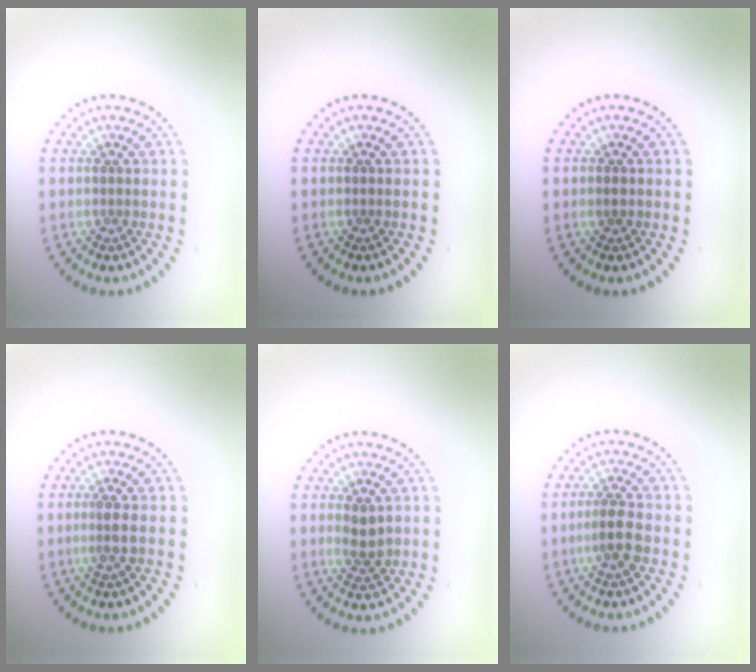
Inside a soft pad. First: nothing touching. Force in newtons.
{"total": 0.0}
{"total": 0.9, "press": 0.9, "slide": 0.3}
{"total": 1.8, "press": 1.3, "slide": 1.2}
{"total": 2.3, "press": 2.3, "slide": 0.5}
{"total": 2.7, "press": 2.5, "slide": 0.9}